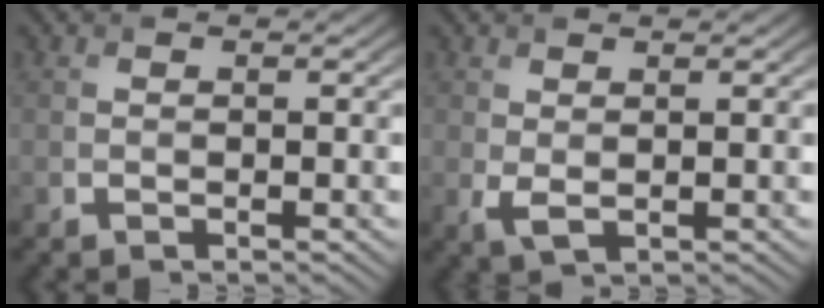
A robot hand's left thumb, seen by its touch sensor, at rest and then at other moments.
{"total": 1.8, "force": [0.5, 0.8, 1.5], "torque": [-0.040, -0.003, 0.014]}